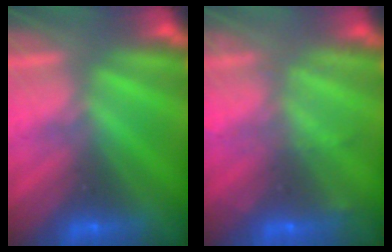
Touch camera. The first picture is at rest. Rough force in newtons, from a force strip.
{"total": 2.3}